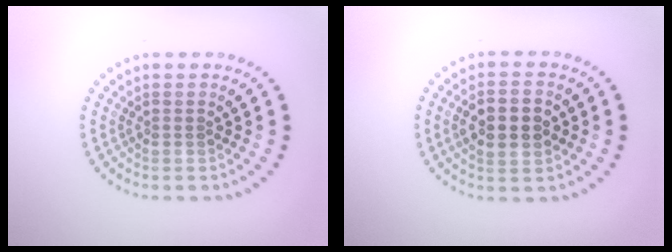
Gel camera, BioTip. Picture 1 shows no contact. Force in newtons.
{"total": 4.5, "press": 4.5, "slide": 0.3}